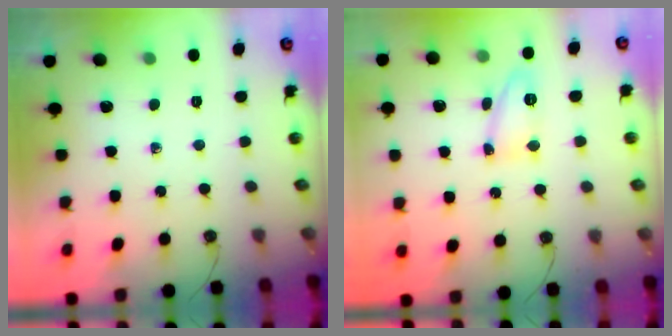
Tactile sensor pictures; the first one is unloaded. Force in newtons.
{"total": 23.2, "press": 11.3, "slide": 20.3}